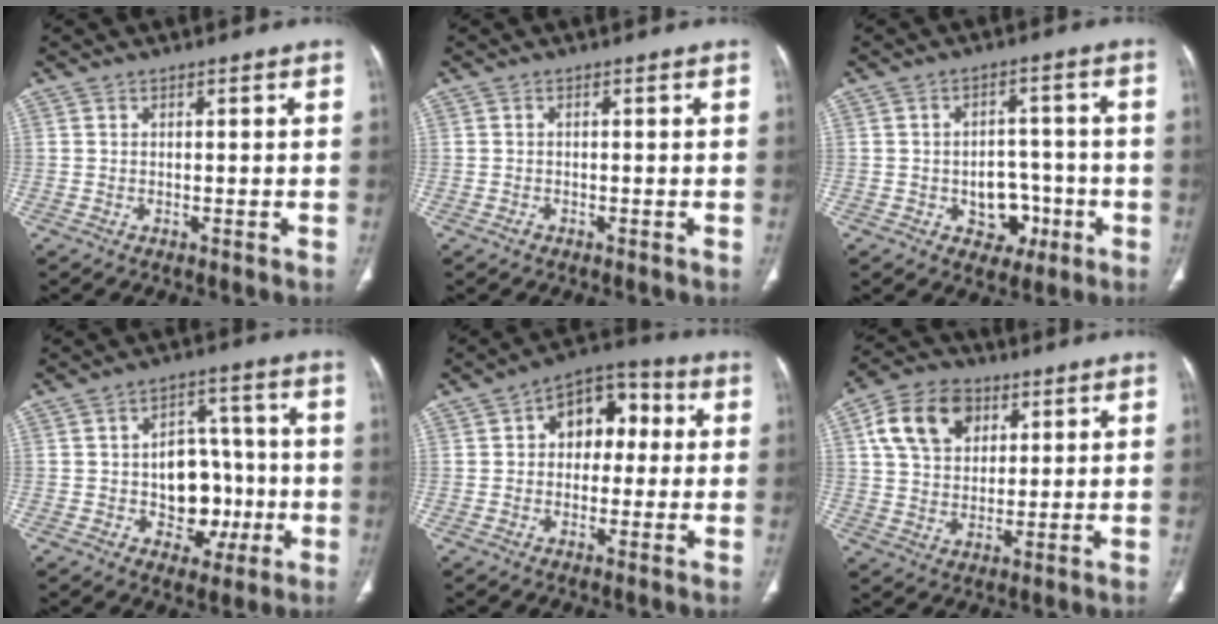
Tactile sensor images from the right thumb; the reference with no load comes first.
{"total": 0.8, "force": [-0.5, 0.6, 0.3], "torque": [-0.005, 0.002, -0.009]}
{"total": 7.5, "force": [-2.5, 5.8, 4.1], "torque": [-0.018, 0.030, -0.027]}
{"total": 11.8, "force": [-2.0, 8.7, 7.8], "torque": [-0.059, 0.035, -0.021]}
{"total": 11.4, "force": [2.1, 7.8, 8.1], "torque": [-0.070, 0.027, 0.021]}
{"total": 13.0, "force": [4.9, 9.4, 7.5], "torque": [-0.116, -0.001, 0.084]}